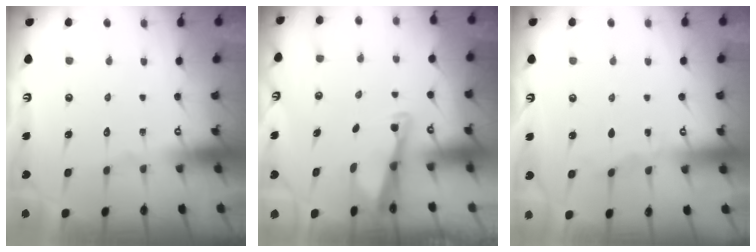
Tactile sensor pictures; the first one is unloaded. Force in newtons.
{"total": 2.7, "press": 2.7, "slide": 0.1}
{"total": 2.6, "press": 2.6, "slide": 0.1}